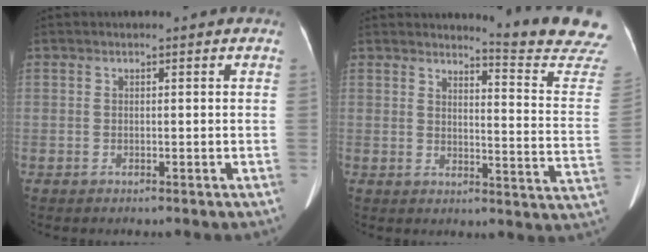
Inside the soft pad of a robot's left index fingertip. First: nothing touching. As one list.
[{"total": 13.0, "force": [12.8, -1.9, 1.9], "torque": [-0.017, -0.135, 0.130]}]